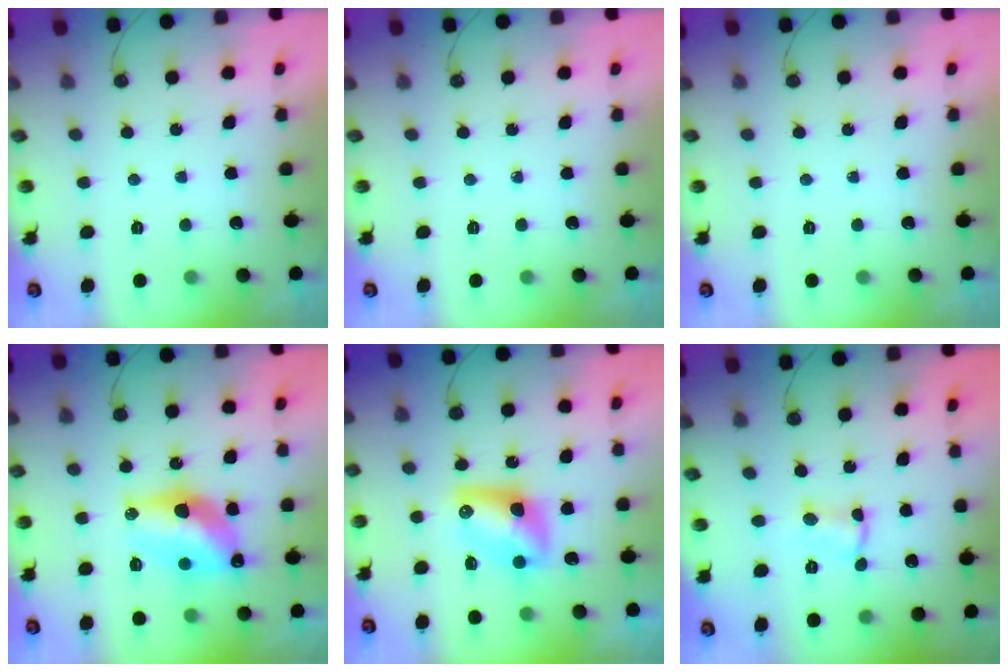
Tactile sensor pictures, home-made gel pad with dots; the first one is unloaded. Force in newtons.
{"total": 0.0}
{"total": 0.0}
{"total": 12.5, "press": 12.5, "slide": 1.2}
{"total": 9.4, "press": 9.4, "slide": 0.4}
{"total": 1.9, "press": 1.9, "slide": 0.4}